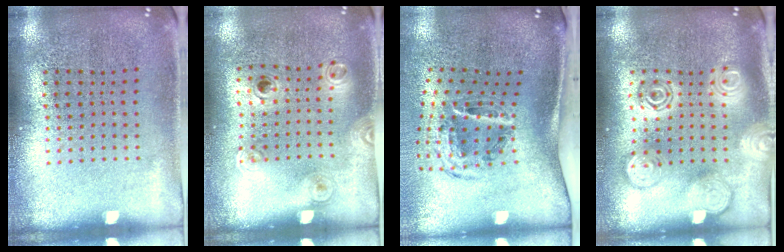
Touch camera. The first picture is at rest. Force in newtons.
{"total": 1.1, "press": 0.8, "slide": 0.8}
{"total": 2.0, "press": 1.2, "slide": 1.5}
{"total": 2.8, "press": 2.8, "slide": 0.4}